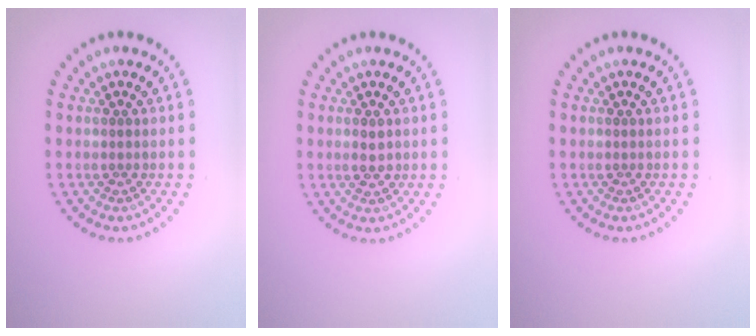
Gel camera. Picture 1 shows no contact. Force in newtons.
{"total": 1.3, "press": 1.3, "slide": 0.2}
{"total": 0.0}